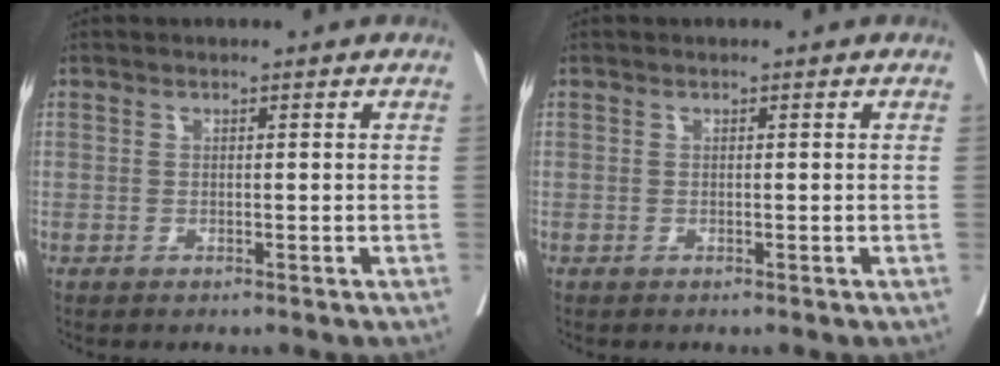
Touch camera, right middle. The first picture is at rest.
{"total": 0.0}